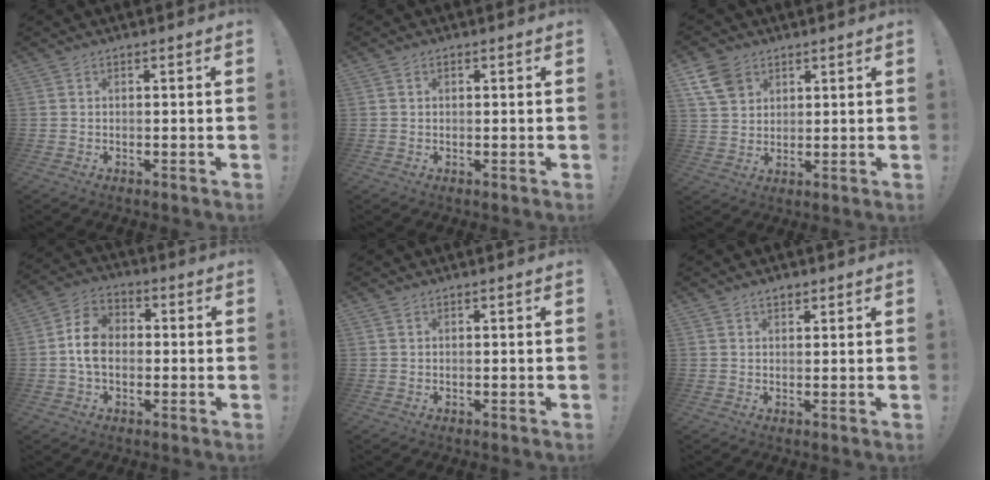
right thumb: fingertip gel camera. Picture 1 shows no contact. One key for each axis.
{"total": 0.7, "fx": 0.3, "fy": 0.6, "fz": 0.3, "tx": -0.006, "ty": 0.003, "tz": 0.005}
{"total": 9.1, "fx": 5.1, "fy": 6.5, "fz": 3.8, "tx": -0.064, "ty": -0.019, "tz": 0.105}
{"total": 9.9, "fx": -0.6, "fy": 7.5, "fz": 6.5, "tx": -0.110, "ty": 0.017, "tz": -0.009}
{"total": 0.6, "fx": 0.5, "fy": 0.3, "fz": 0.2, "tx": 0.001, "ty": -0.002, "tz": 0.010}
{"total": 2.0, "fx": 1.5, "fy": 1.1, "fz": 0.9, "tx": -0.003, "ty": -0.006, "tz": 0.024}